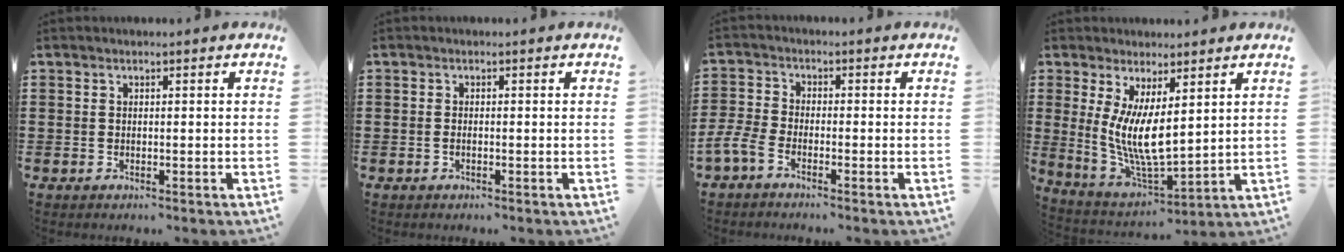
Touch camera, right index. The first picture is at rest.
{"total": 0.6, "force": [-0.3, 0.2, 0.5], "torque": [-0.012, -0.005, -0.004]}
{"total": 3.3, "force": [-2.6, 1.0, 1.7], "torque": [-0.060, -0.007, -0.059]}
{"total": 8.3, "force": [1.7, 2.6, 7.7], "torque": [-0.168, -0.020, 0.031]}